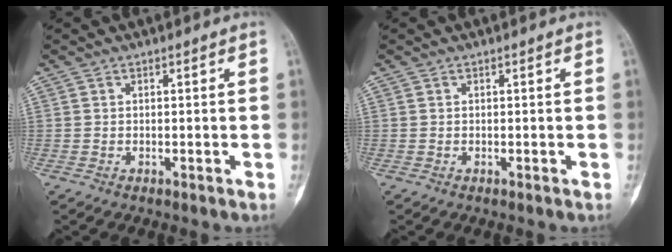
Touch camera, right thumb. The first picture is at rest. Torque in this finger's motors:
{"motor_torque": [0.00, 0.00, 0.05, -0.05, 0.00]}